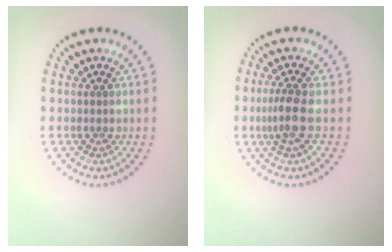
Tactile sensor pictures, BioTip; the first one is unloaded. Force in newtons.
{"total": 2.7, "press": 2.2, "slide": 1.5}